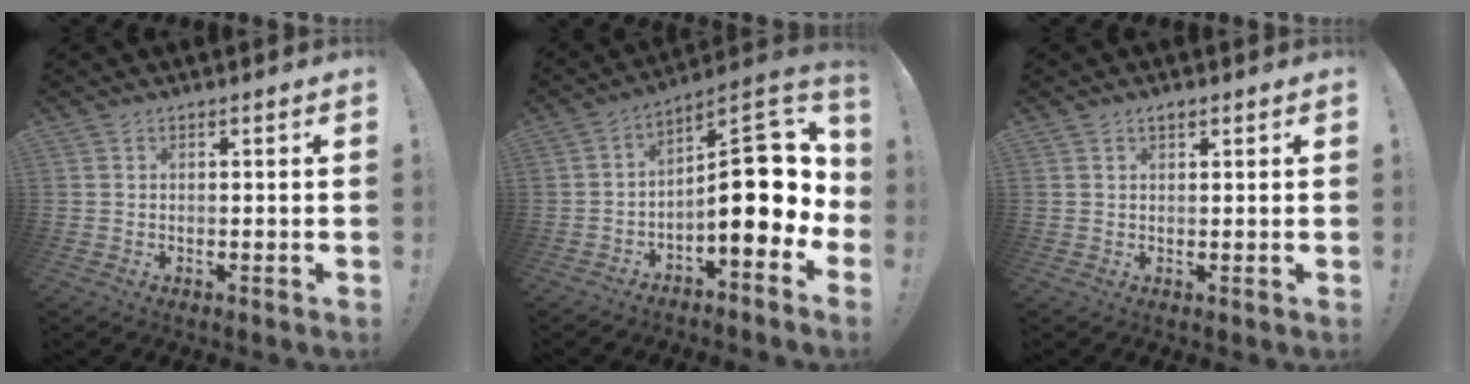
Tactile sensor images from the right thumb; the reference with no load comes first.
{"total": 17.7, "force": [-1.1, 7.4, 16.1], "torque": [-0.221, 0.007, -0.010]}
{"total": 1.4, "force": [1.0, 0.6, 0.8], "torque": [-0.015, 0.000, 0.018]}